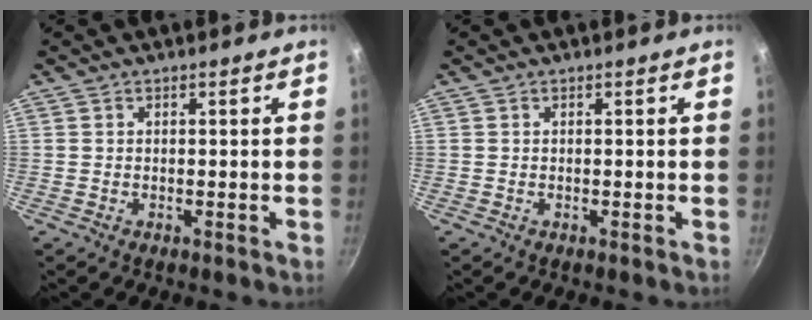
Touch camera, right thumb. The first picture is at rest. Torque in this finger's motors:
{"motor_torque": [0.00, 0.00, 0.00, 0.00, 0.00]}